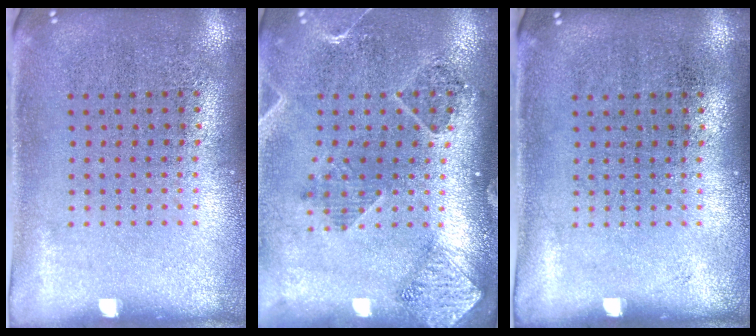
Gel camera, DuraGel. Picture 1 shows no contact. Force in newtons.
{"total": 1.5, "press": 1.5, "slide": 0.3}
{"total": 0.0}